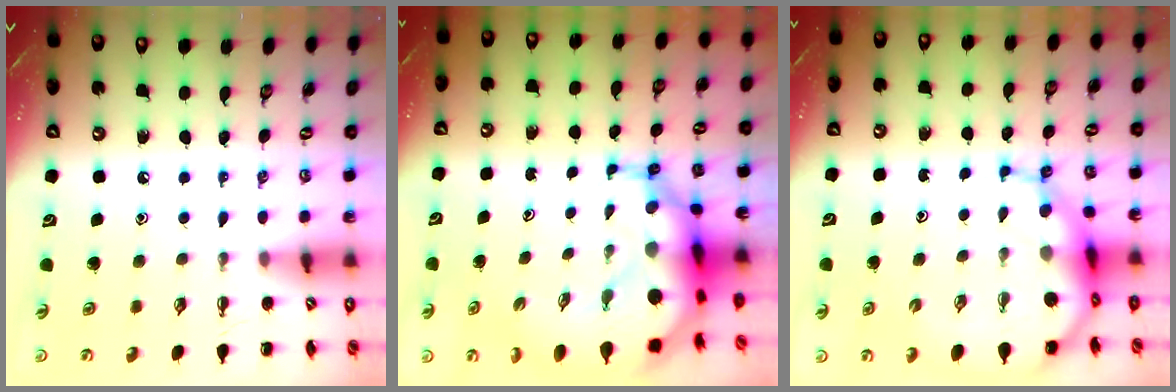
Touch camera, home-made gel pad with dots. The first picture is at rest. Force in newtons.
{"total": 13.0, "press": 12.6, "slide": 3.4}
{"total": 10.6, "press": 10.2, "slide": 2.7}